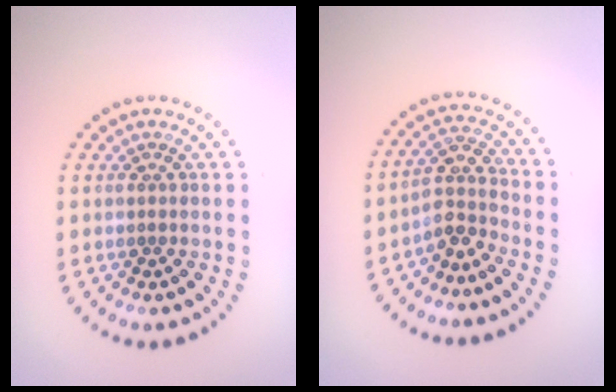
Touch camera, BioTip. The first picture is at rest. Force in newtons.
{"total": 2.8, "press": 2.0, "slide": 1.8}